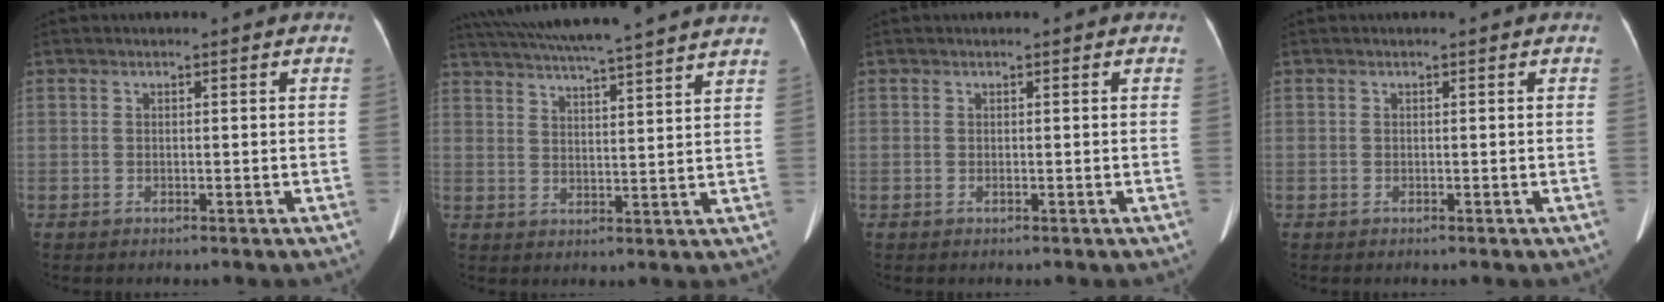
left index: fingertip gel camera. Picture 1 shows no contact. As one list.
[{"total": 21.7, "force": [19.4, -0.2, 9.7], "torque": [-0.171, 0.012, 0.264]}, {"total": 0.0}, {"total": 0.0}]